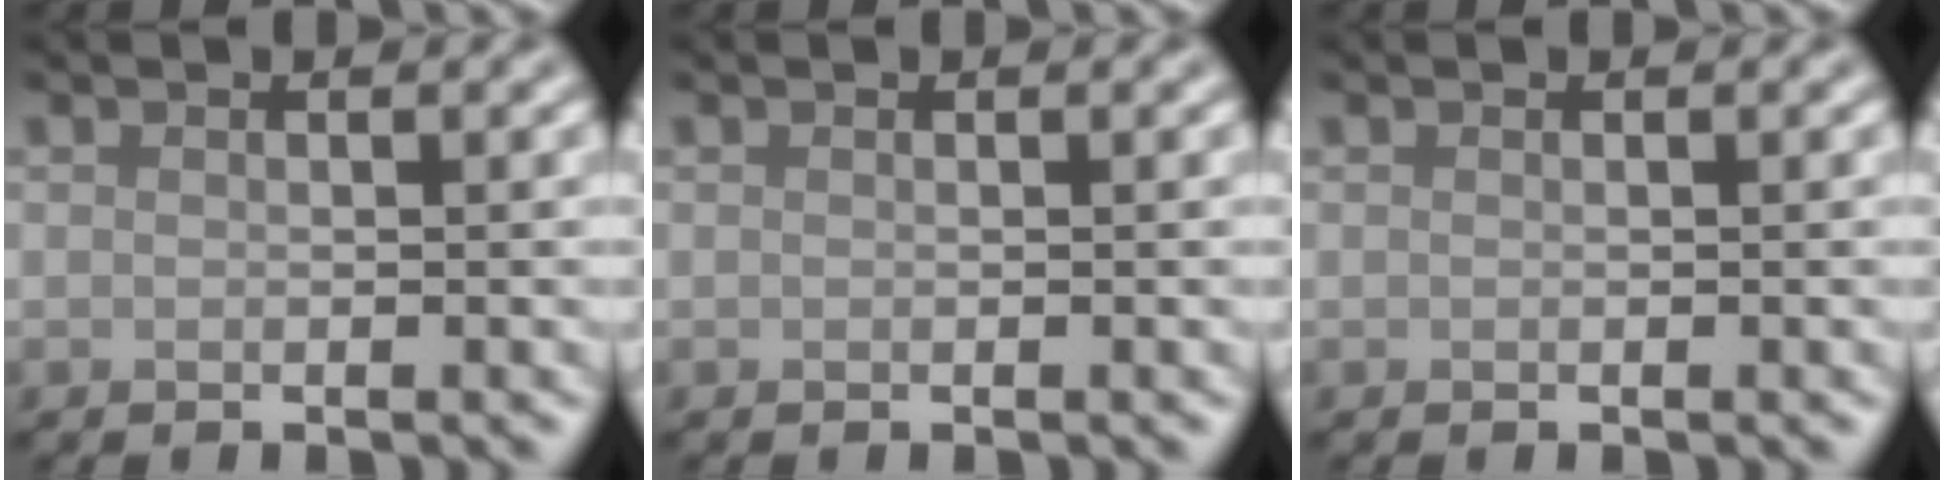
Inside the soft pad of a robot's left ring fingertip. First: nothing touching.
{"total": 0.0}
{"total": 0.0}